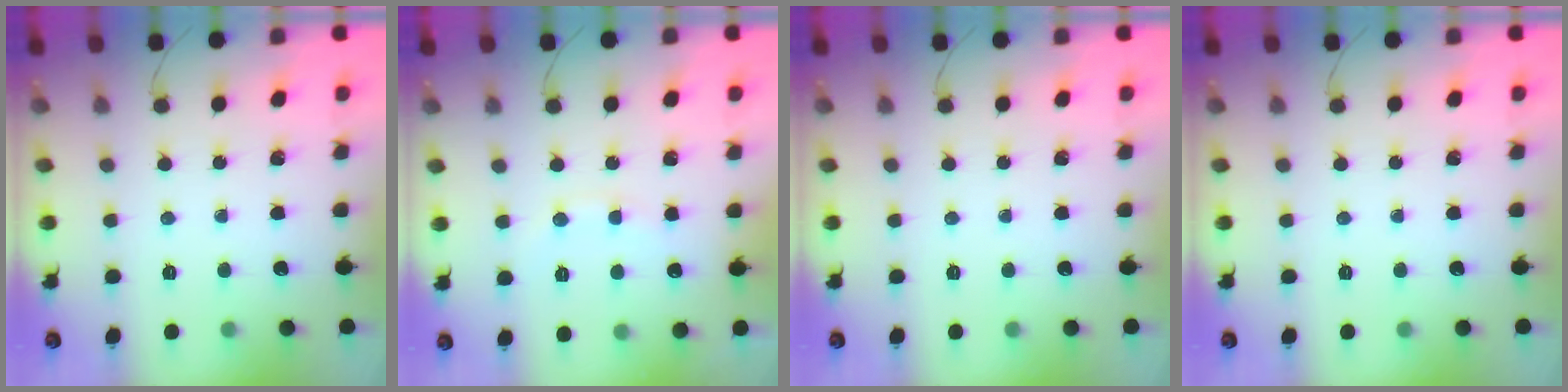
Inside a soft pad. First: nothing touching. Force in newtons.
{"total": 7.7, "press": 7.5, "slide": 1.6}
{"total": 0.0}
{"total": 0.0}